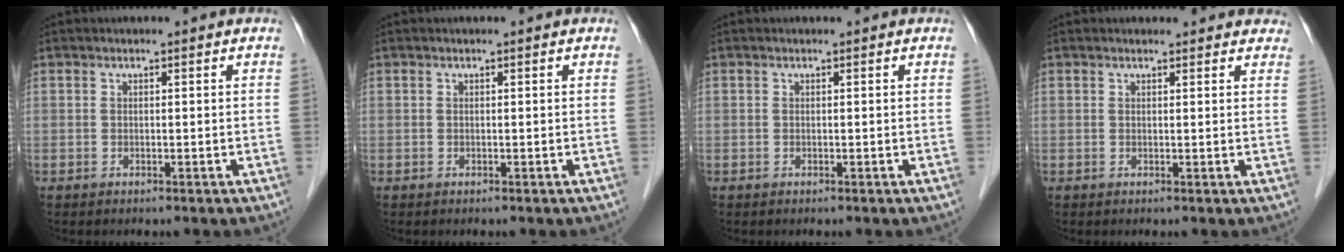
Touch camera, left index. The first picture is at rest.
{"total": 0.0}
{"total": 0.0}
{"total": 5.3, "force": [4.9, 1.6, 1.3], "torque": [0.000, 0.007, 0.040]}